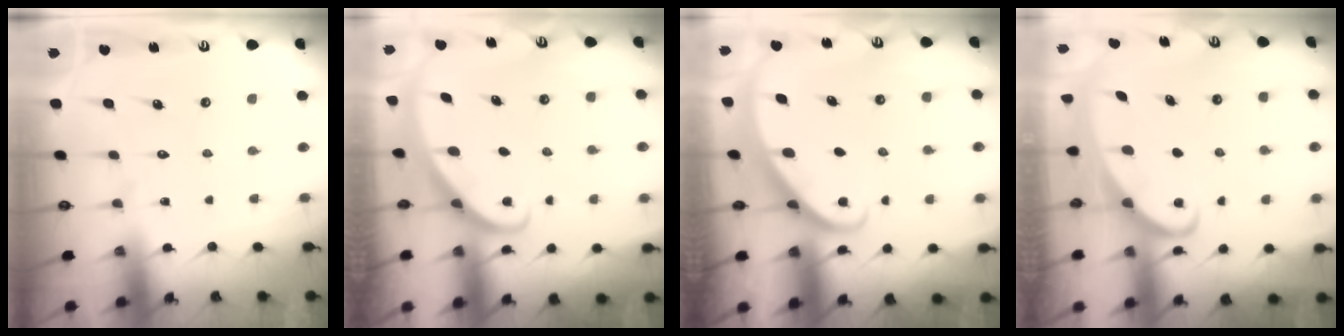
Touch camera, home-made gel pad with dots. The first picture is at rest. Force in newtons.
{"total": 2.6, "press": 2.6, "slide": 0.1}
{"total": 3.9, "press": 3.9, "slide": 0.3}
{"total": 2.2, "press": 2.1, "slide": 0.3}